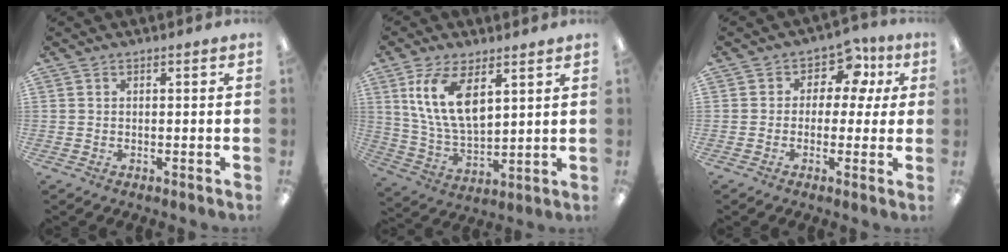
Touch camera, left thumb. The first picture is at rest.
{"total": 13.2, "force": [6.5, 6.3, 9.7], "torque": [-0.202, -0.013, 0.118]}
{"total": 7.8, "force": [2.7, 5.9, 4.4], "torque": [-0.069, -0.006, 0.047]}